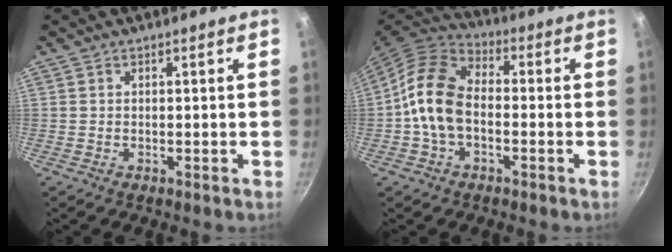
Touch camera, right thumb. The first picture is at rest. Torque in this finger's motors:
{"motor_torque": [-0.20, 1.03, 1.44, -0.01, 0.18]}